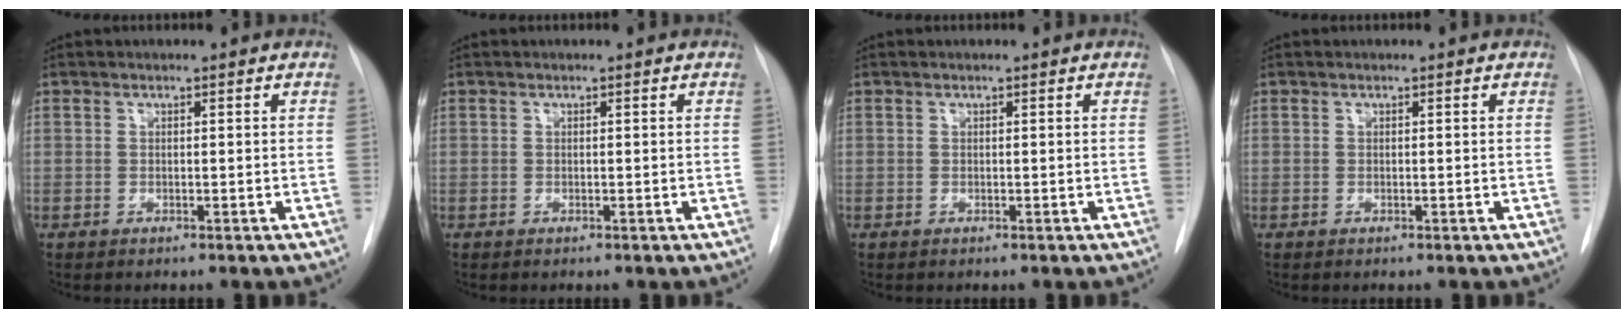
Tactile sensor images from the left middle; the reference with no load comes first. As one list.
[{"total": 0.0}, {"total": 0.0}, {"total": 0.0}]